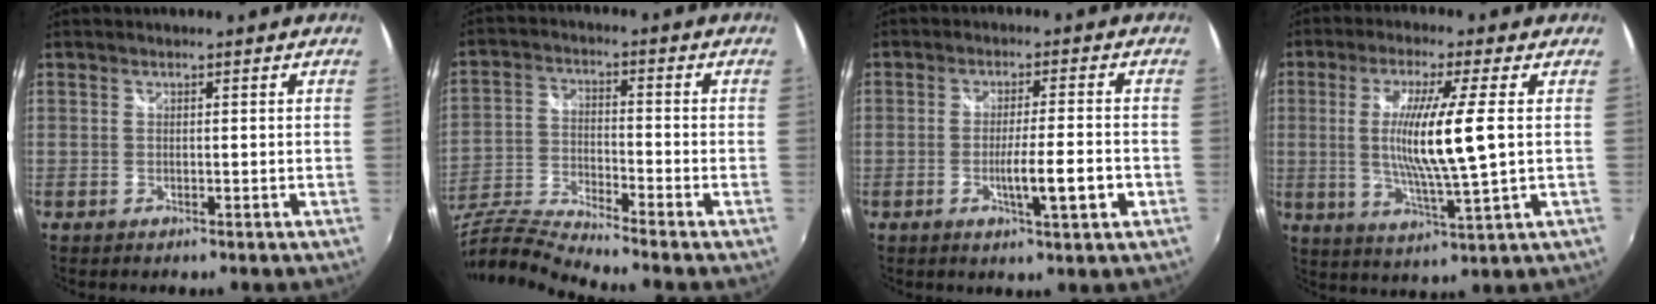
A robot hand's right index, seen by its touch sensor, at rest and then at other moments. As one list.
[{"total": 13.4, "force": [-12.1, -0.6, 5.8], "torque": [-0.126, -0.030, -0.235]}, {"total": 6.8, "force": [-2.3, 0.2, 6.4], "torque": [-0.105, -0.014, -0.036]}, {"total": 11.4, "force": [0.6, -0.6, 11.3], "torque": [-0.210, -0.017, 0.016]}]